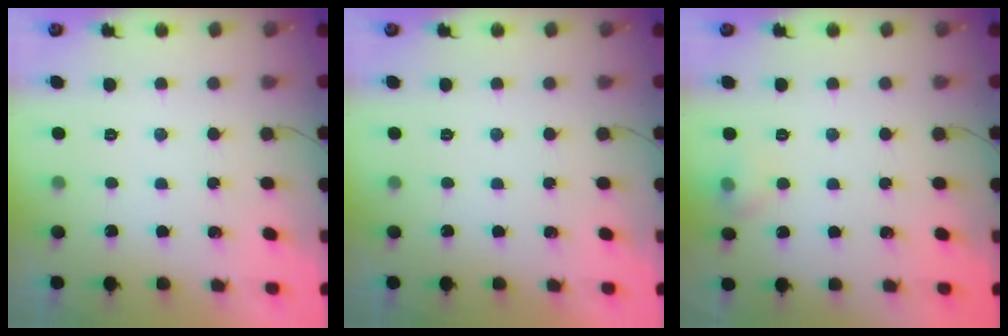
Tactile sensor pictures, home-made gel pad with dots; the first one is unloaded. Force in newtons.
{"total": 0.0}
{"total": 5.5, "press": 5.1, "slide": 1.9}